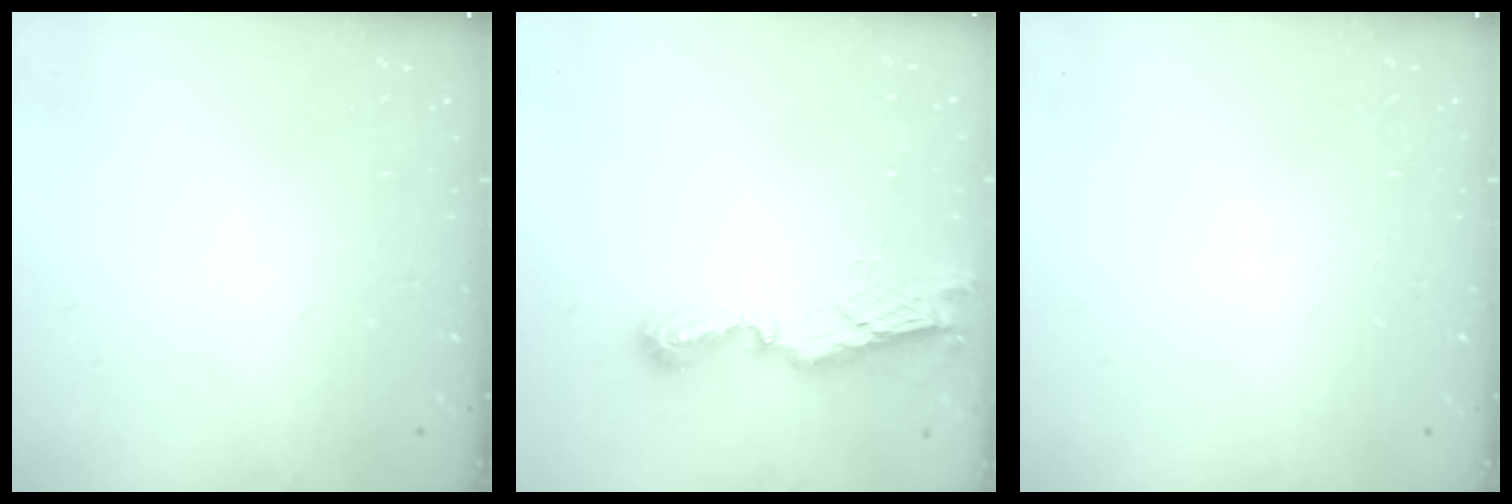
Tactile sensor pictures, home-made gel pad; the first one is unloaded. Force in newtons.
{"total": 7.2, "press": 7.2, "slide": 0.2}
{"total": 0.0}